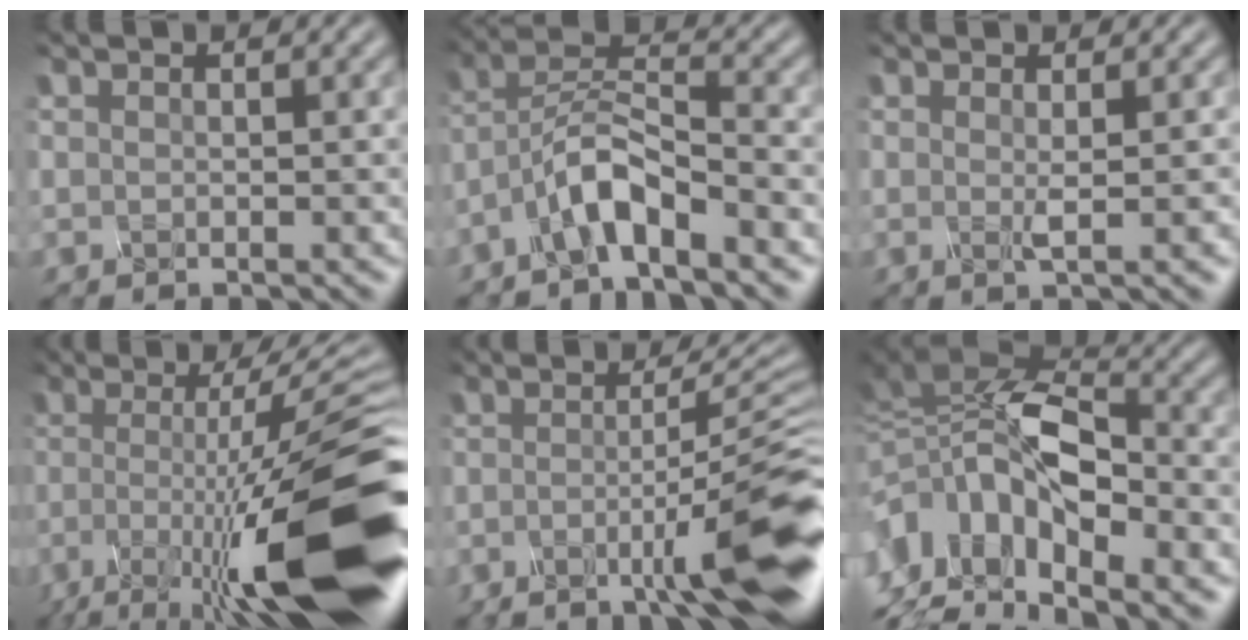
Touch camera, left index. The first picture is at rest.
{"total": 4.6, "force": [-4.1, 0.0, 2.2], "torque": [-0.058, 0.015, -0.063]}
{"total": 1.1, "force": [-0.5, -0.4, 0.8], "torque": [-0.036, -0.002, 0.009]}
{"total": 15.7, "force": [-6.3, 3.0, 14.1], "torque": [-0.205, 0.008, -0.089]}
{"total": 9.4, "force": [-4.2, 0.8, 8.3], "torque": [-0.116, 0.006, -0.057]}
{"total": 12.4, "force": [-4.9, 6.7, 9.2], "torque": [-0.209, -0.003, -0.059]}